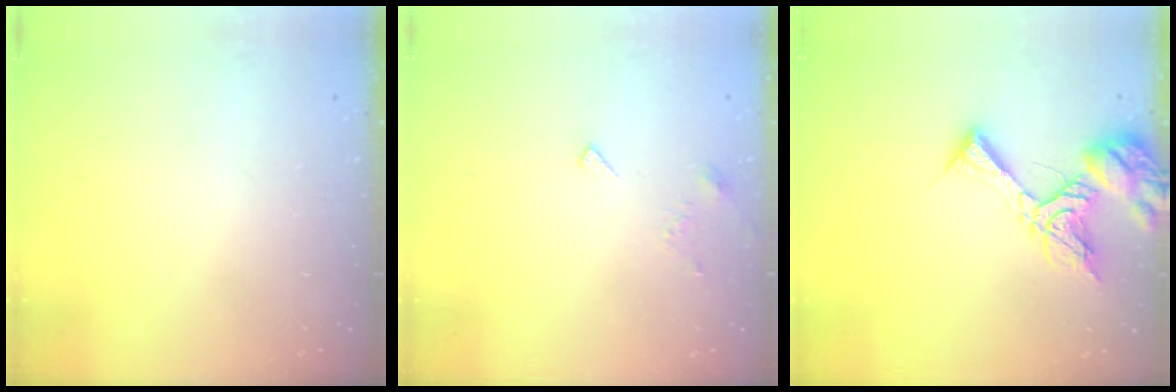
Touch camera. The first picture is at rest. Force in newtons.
{"total": 3.3, "press": 3.3, "slide": 0.4}
{"total": 11.8, "press": 11.6, "slide": 1.6}